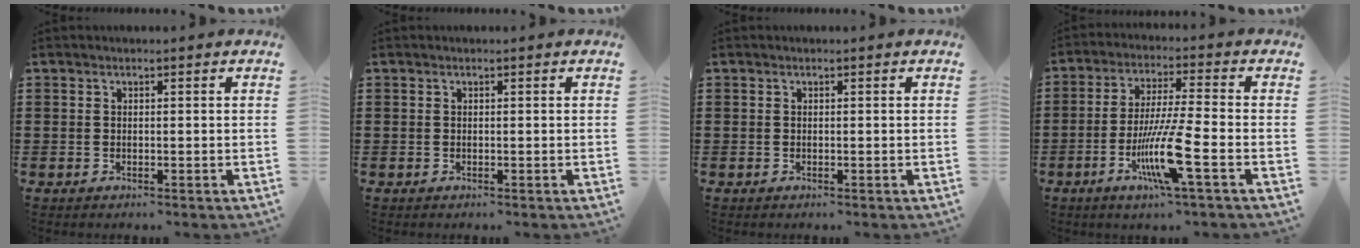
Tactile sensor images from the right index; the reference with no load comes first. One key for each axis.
{"total": 0.0}
{"total": 0.0}
{"total": 10.6, "fx": -4.0, "fy": 0.7, "fz": 9.8, "tx": -0.200, "ty": -0.016, "tz": -0.080}